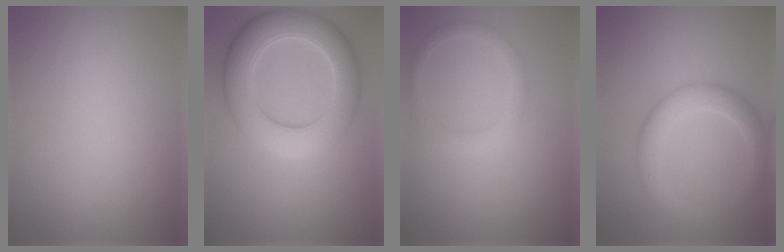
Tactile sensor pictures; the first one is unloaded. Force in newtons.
{"total": 7.7, "press": 7.7, "slide": 0.2}
{"total": 1.9, "press": 1.9, "slide": 0.1}
{"total": 4.2, "press": 4.1, "slide": 0.3}